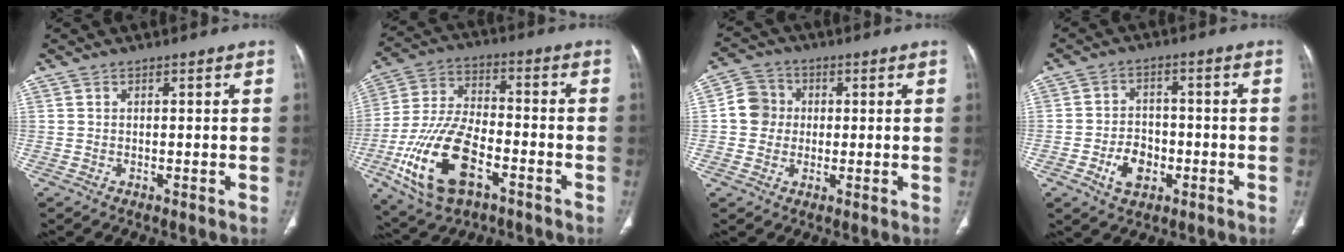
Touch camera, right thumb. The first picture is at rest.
{"total": 18.3, "force": [-7.6, 9.3, 13.8], "torque": [-0.272, 0.026, -0.134]}
{"total": 6.7, "force": [0.3, 6.3, 2.2], "torque": [-0.019, 0.013, -0.004]}
{"total": 6.8, "force": [-2.7, 5.0, 3.9], "torque": [-0.046, 0.021, -0.042]}